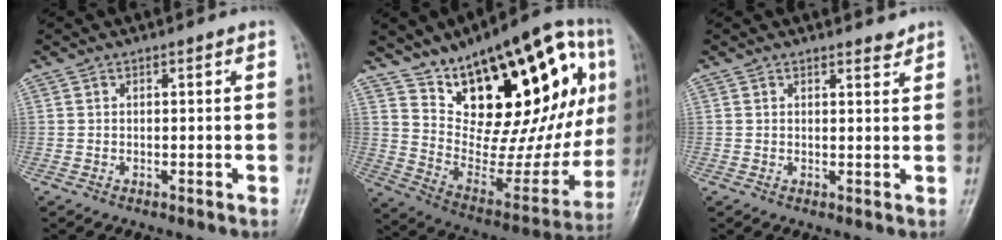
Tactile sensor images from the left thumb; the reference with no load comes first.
{"total": 32.6, "force": [13.8, 14.3, 25.9], "torque": [-0.326, -0.008, 0.234]}
{"total": 1.5, "force": [1.4, 0.3, 0.3], "torque": [0.003, -0.014, 0.020]}